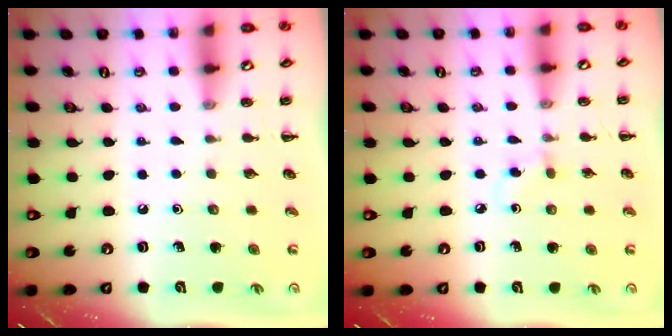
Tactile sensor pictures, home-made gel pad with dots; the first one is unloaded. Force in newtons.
{"total": 3.0, "press": 2.7, "slide": 1.3}